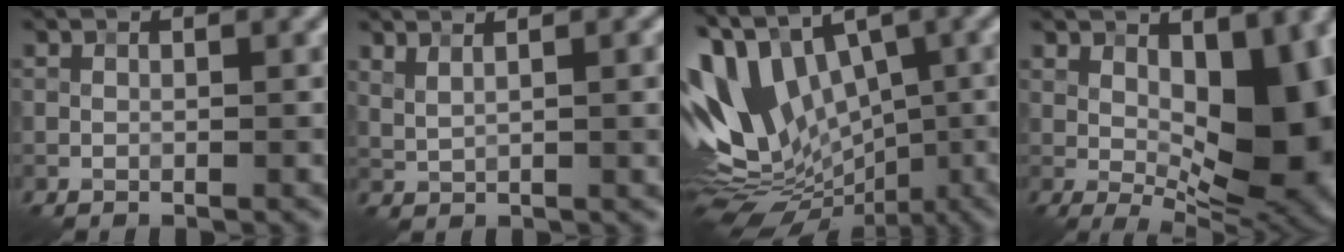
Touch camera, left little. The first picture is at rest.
{"total": 4.3, "force": [2.2, 1.6, 3.3], "torque": [-0.042, 0.012, 0.024]}
{"total": 14.2, "force": [0.5, 9.0, 11.0], "torque": [-0.203, 0.013, 0.014]}
{"total": 13.6, "force": [1.6, 5.9, 12.1], "torque": [-0.141, 0.012, 0.021]}